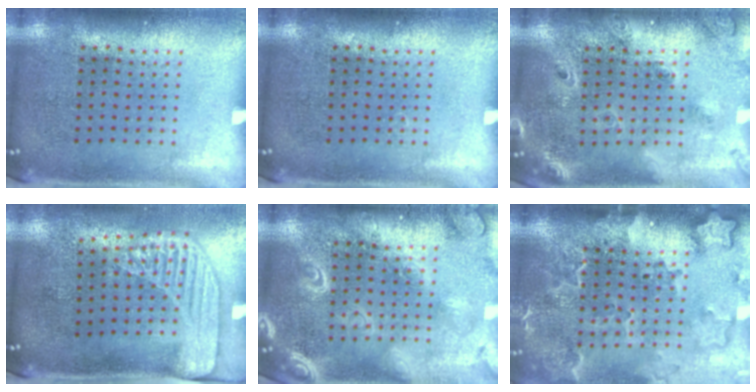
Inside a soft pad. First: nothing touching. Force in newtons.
{"total": 0.0}
{"total": 1.8, "press": 1.7, "slide": 0.6}
{"total": 2.2, "press": 1.8, "slide": 1.3}
{"total": 3.0, "press": 3.0, "slide": 0.3}
{"total": 2.9, "press": 2.2, "slide": 1.8}